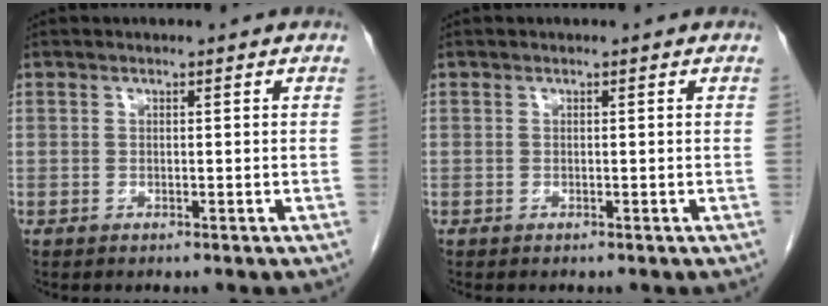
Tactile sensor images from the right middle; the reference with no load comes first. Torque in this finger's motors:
{"motor_torque": [0.16, 0.05, -0.01, 0.00]}